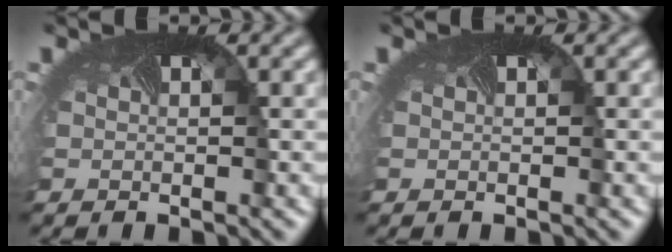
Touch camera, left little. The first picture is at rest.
{"total": 0.0}